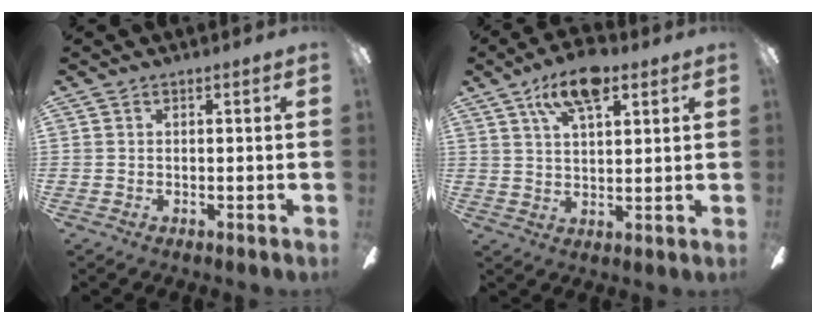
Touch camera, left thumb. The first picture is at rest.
{"total": 11.1, "force": [6.6, 4.5, 7.6], "torque": [-0.123, -0.019, 0.115]}